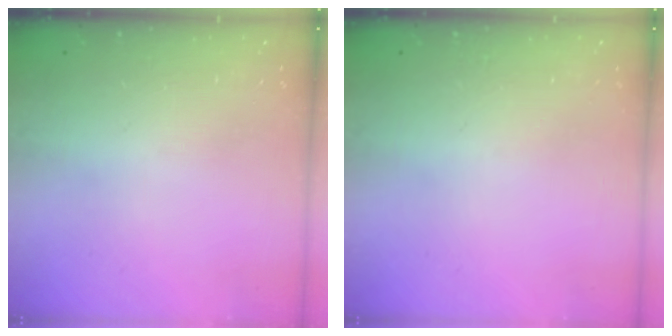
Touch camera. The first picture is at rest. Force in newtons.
{"total": 0.0}